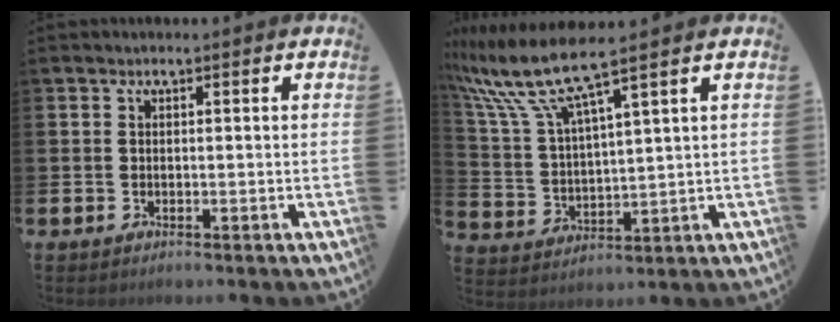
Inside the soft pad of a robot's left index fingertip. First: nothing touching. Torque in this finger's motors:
{"motor_torque": [0.87, -0.71, 1.05, 0.21]}